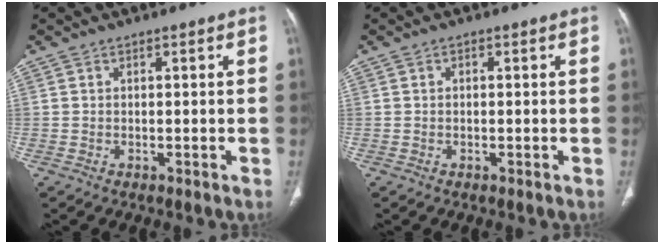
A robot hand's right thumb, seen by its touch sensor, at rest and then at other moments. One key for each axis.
{"total": 0.6, "fx": 0.1, "fy": 0.4, "fz": 0.5, "tx": -0.011, "ty": 0.002, "tz": 0.002}